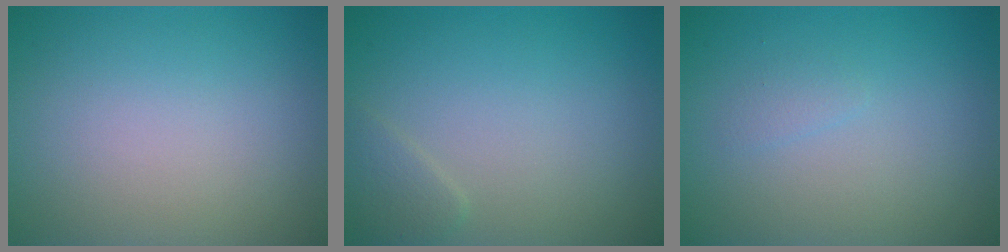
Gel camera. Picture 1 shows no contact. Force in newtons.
{"total": 1.2, "press": 1.2, "slide": 0.0}
{"total": 0.8, "press": 0.8, "slide": 0.0}